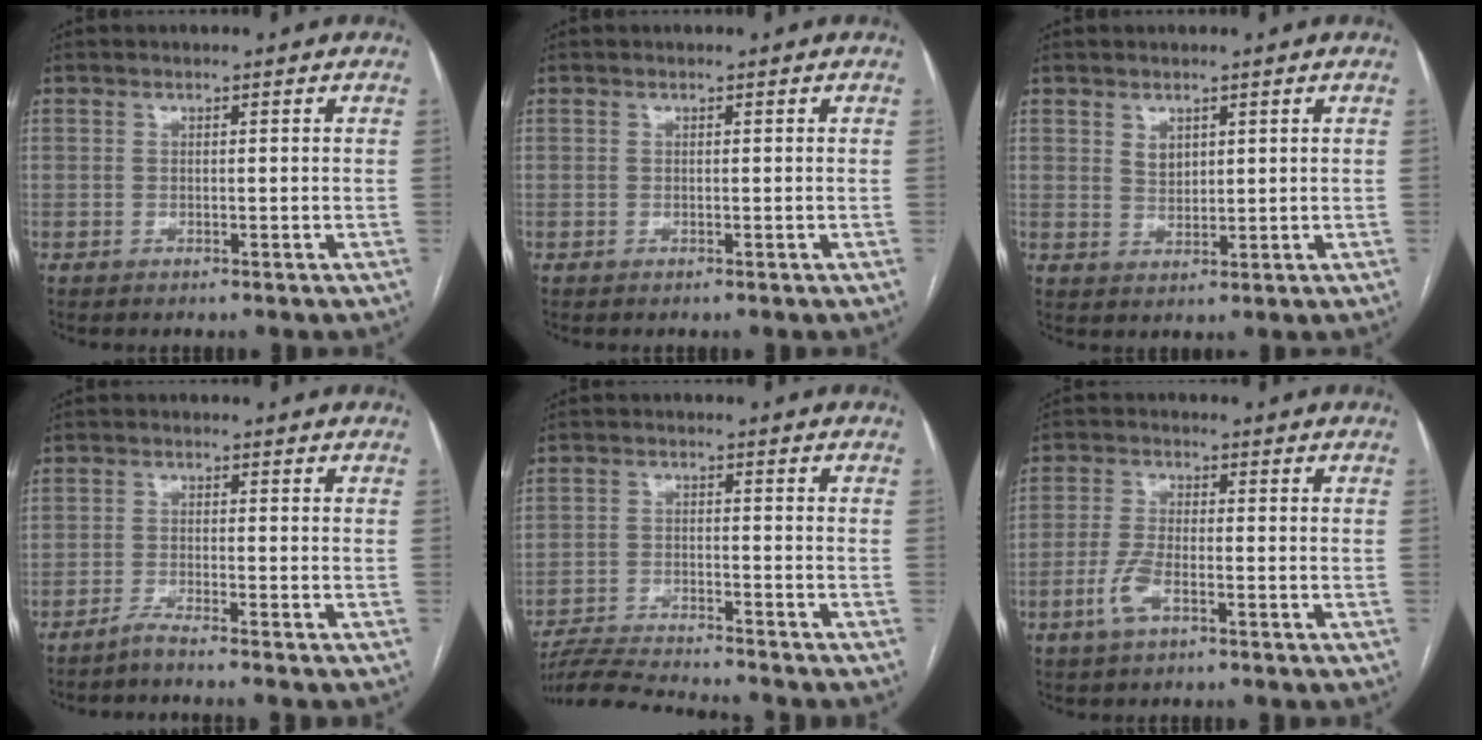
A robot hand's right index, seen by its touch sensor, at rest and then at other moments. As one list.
[{"total": 0.0}, {"total": 2.3, "force": [1.3, 1.5, 1.3], "torque": [-0.026, -0.003, 0.030]}, {"total": 2.9, "force": [-2.6, -0.9, 1.1], "torque": [-0.022, -0.002, -0.047]}, {"total": 10.7, "force": [-10.2, -0.4, 3.2], "torque": [-0.055, -0.009, -0.171]}, {"total": 4.9, "force": [-2.3, 1.6, 4.0], "torque": [-0.094, -0.003, -0.047]}]